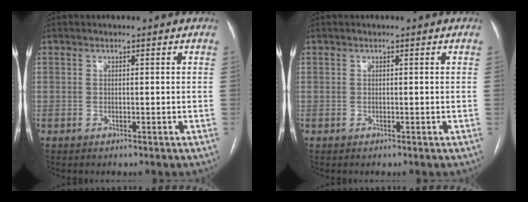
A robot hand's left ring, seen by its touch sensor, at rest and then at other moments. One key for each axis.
{"total": 0.0}